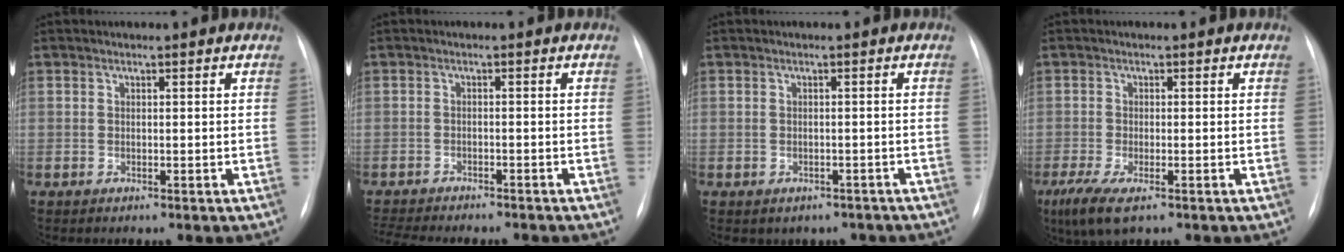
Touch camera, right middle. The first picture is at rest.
{"total": 11.5, "force": [-10.3, 2.3, 4.5], "torque": [-0.077, -0.007, -0.138]}
{"total": 5.3, "force": [-4.1, 3.1, 0.9], "torque": [-0.004, 0.021, -0.043]}
{"total": 5.7, "force": [-3.3, 1.6, 4.4], "torque": [-0.093, -0.019, -0.055]}